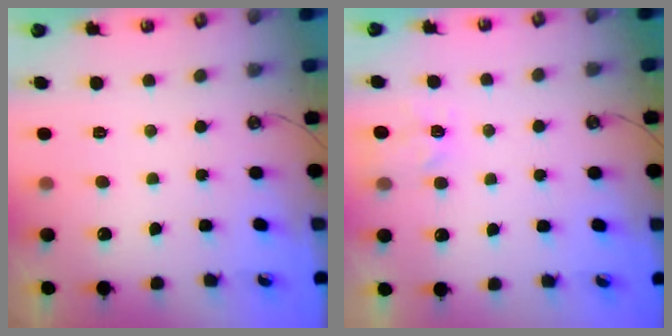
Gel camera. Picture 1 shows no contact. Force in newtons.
{"total": 2.9, "press": 2.8, "slide": 0.4}